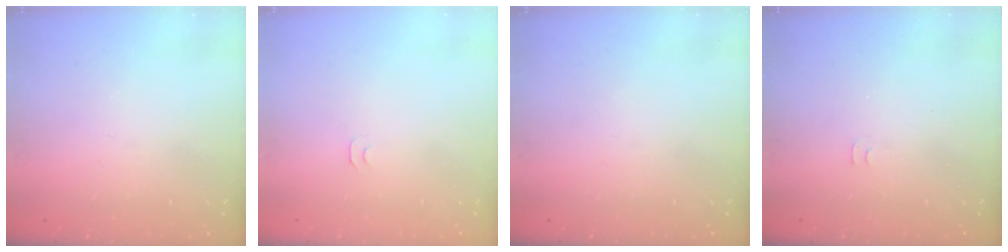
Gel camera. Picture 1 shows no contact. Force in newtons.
{"total": 5.1, "press": 5.1, "slide": 0.5}
{"total": 0.0}
{"total": 3.6, "press": 3.6, "slide": 0.4}